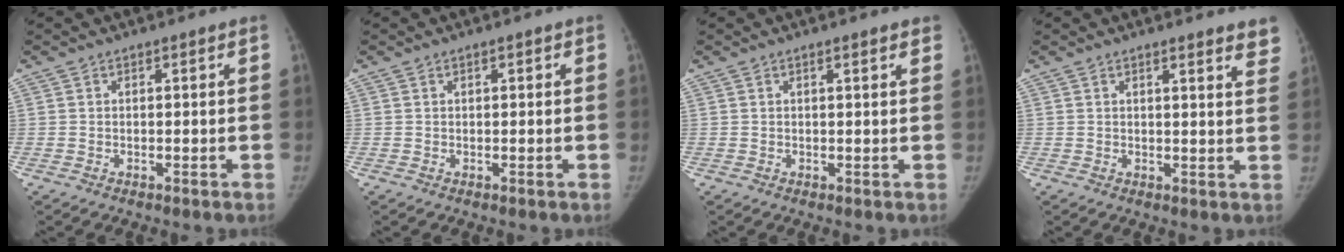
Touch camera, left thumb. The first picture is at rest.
{"total": 0.7, "force": [0.3, 0.4, 0.5], "torque": [-0.003, 0.000, 0.004]}
{"total": 2.0, "force": [1.4, 0.4, 1.4], "torque": [-0.012, -0.002, 0.016]}
{"total": 6.6, "force": [5.4, 1.3, 3.5], "torque": [-0.018, -0.023, 0.051]}